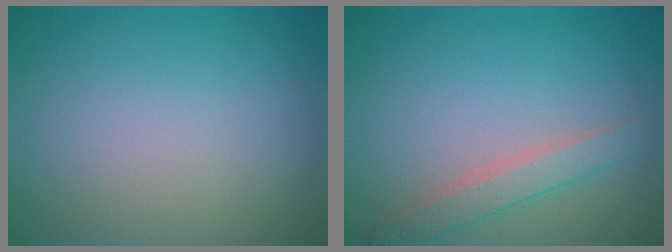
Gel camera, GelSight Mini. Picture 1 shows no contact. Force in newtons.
{"total": 2.4, "press": 2.4, "slide": 0.1}